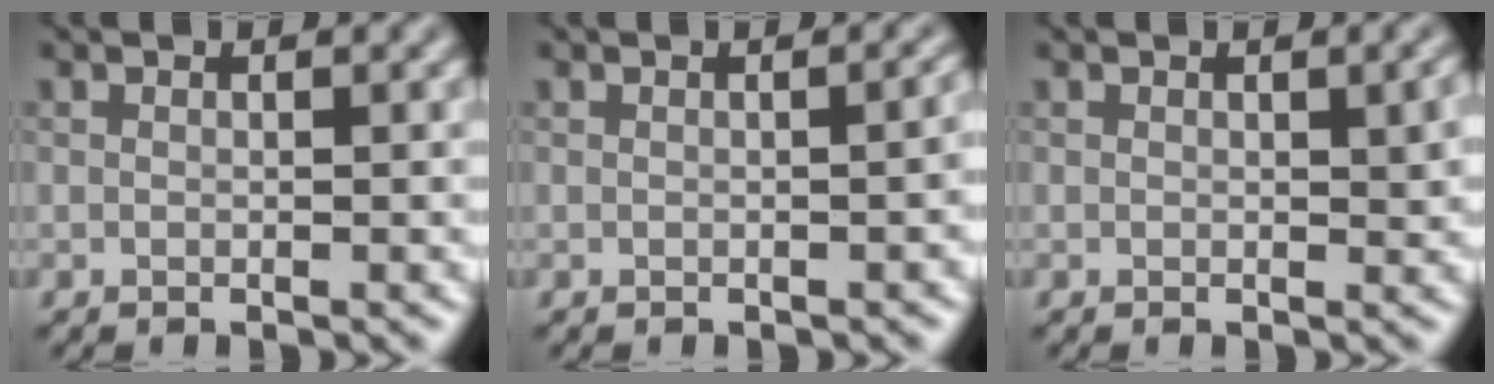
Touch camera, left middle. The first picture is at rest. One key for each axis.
{"total": 1.7, "fx": -0.3, "fy": 0.7, "fz": 1.6, "tx": -0.015, "ty": 0.004, "tz": -0.004}
{"total": 1.6, "fx": 0.3, "fy": 0.5, "fz": 1.5, "tx": -0.018, "ty": -0.001, "tz": 0.005}